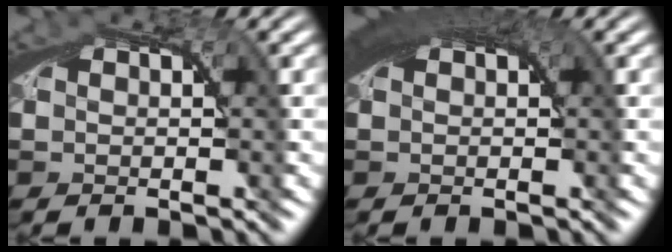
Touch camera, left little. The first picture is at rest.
{"total": 4.2, "force": [1.8, 1.4, 3.5], "torque": [-0.048, 0.014, 0.022]}